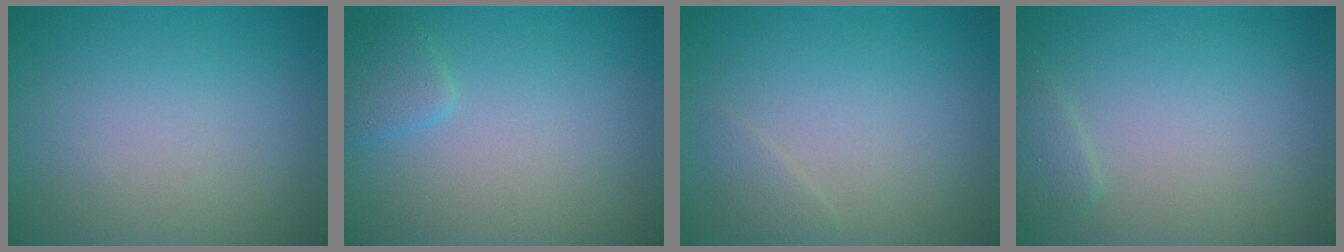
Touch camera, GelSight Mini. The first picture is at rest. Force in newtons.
{"total": 1.5, "press": 1.5, "slide": 0.1}
{"total": 0.9, "press": 0.9, "slide": 0.0}
{"total": 1.1, "press": 1.1, "slide": 0.1}